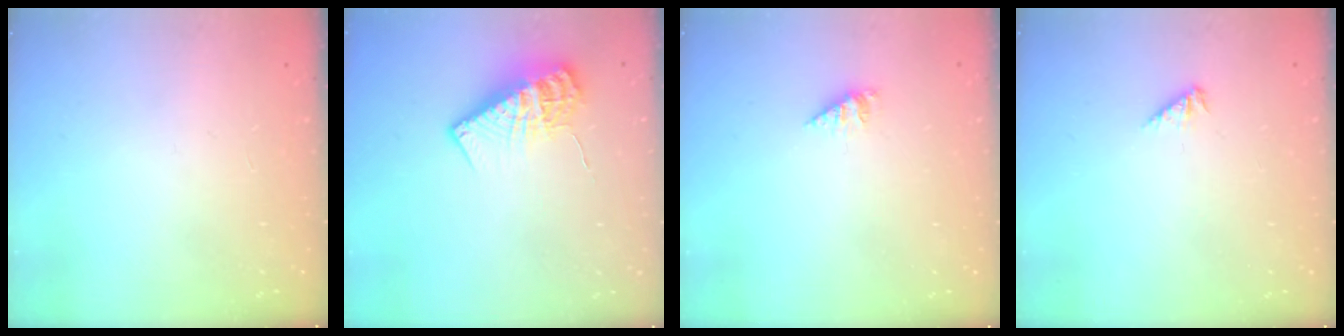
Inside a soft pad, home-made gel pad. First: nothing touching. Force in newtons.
{"total": 12.0, "press": 11.9, "slide": 1.0}
{"total": 1.5, "press": 1.5, "slide": 0.3}
{"total": 1.9, "press": 1.9, "slide": 0.3}